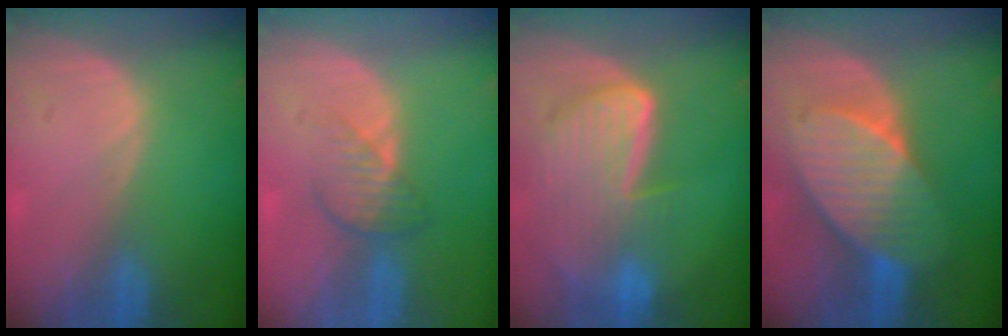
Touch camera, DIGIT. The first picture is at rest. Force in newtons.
{"total": 3.8, "press": 3.5, "slide": 1.5}
{"total": 9.1, "press": 8.0, "slide": 4.4}
{"total": 8.8, "press": 8.8, "slide": 0.3}